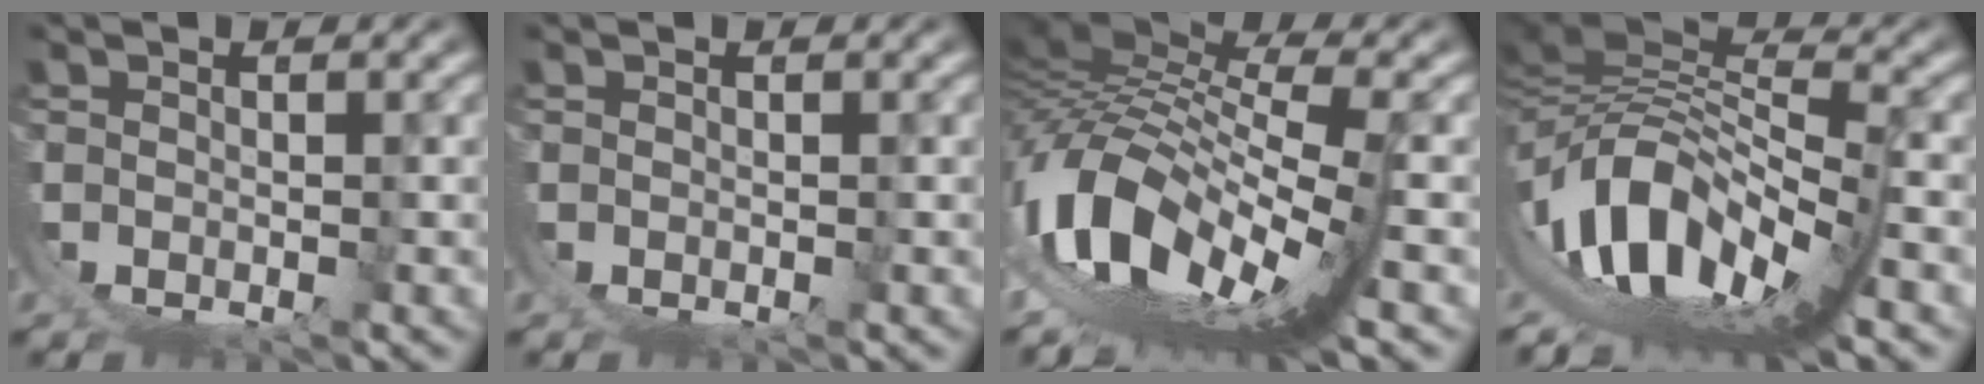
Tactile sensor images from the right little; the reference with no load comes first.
{"total": 0.0}
{"total": 14.0, "force": [0.1, 7.7, 11.7], "torque": [-0.255, -0.025, 0.018]}
{"total": 15.4, "force": [-0.2, 9.5, 12.2], "torque": [-0.244, -0.026, 0.010]}